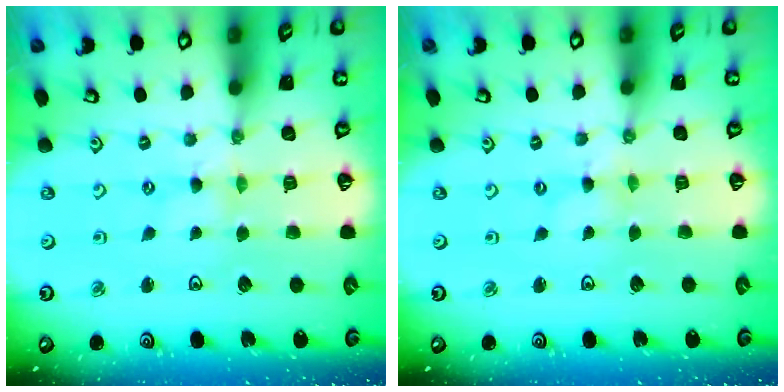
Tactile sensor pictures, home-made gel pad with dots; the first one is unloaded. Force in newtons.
{"total": 0.0}